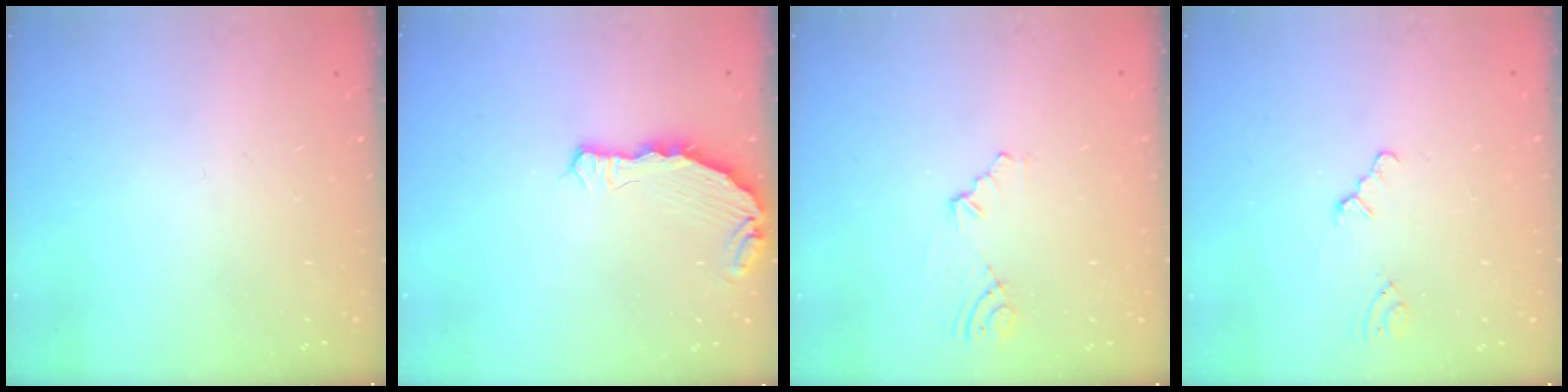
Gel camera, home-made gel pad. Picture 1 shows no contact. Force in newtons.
{"total": 7.3, "press": 5.5, "slide": 4.7}
{"total": 3.4, "press": 2.8, "slide": 2.0}
{"total": 0.6, "press": 0.6, "slide": 0.2}